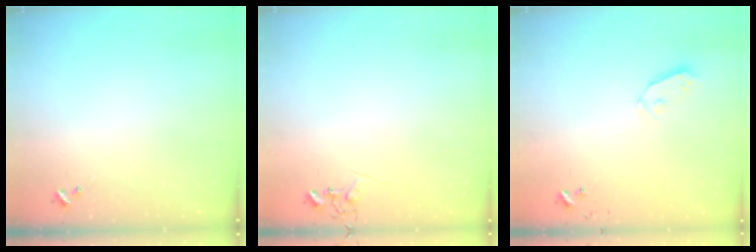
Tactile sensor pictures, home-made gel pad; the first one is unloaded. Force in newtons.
{"total": 5.2, "press": 5.2, "slide": 0.6}
{"total": 5.9, "press": 5.8, "slide": 1.0}